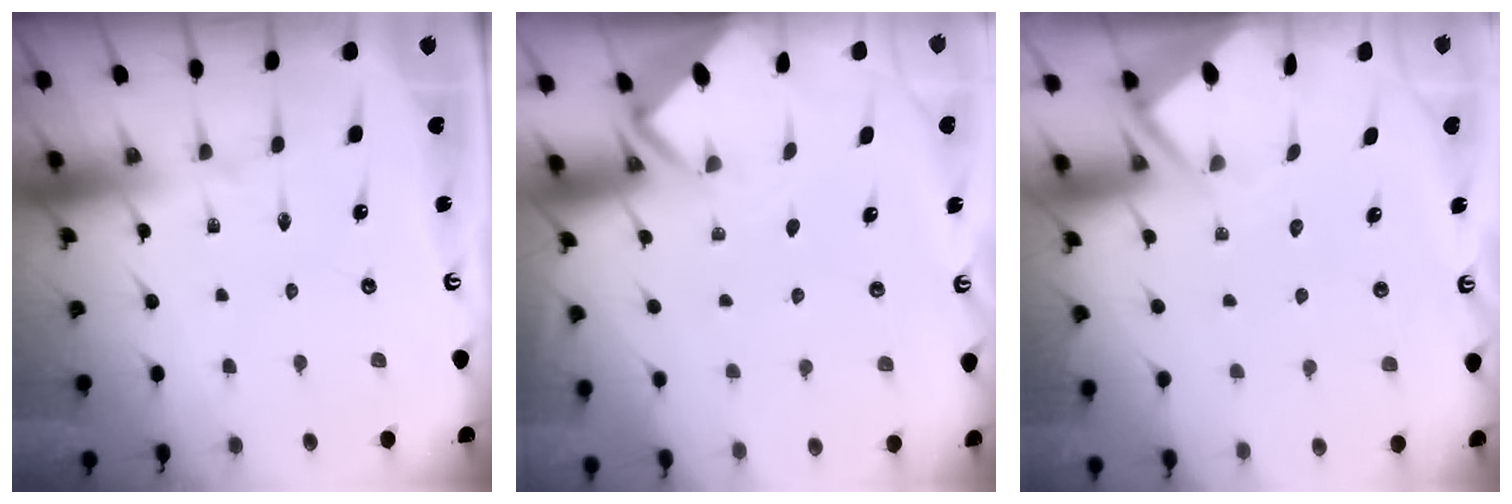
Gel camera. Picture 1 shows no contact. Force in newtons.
{"total": 2.2, "press": 2.2, "slide": 0.2}
{"total": 3.4, "press": 3.3, "slide": 0.3}